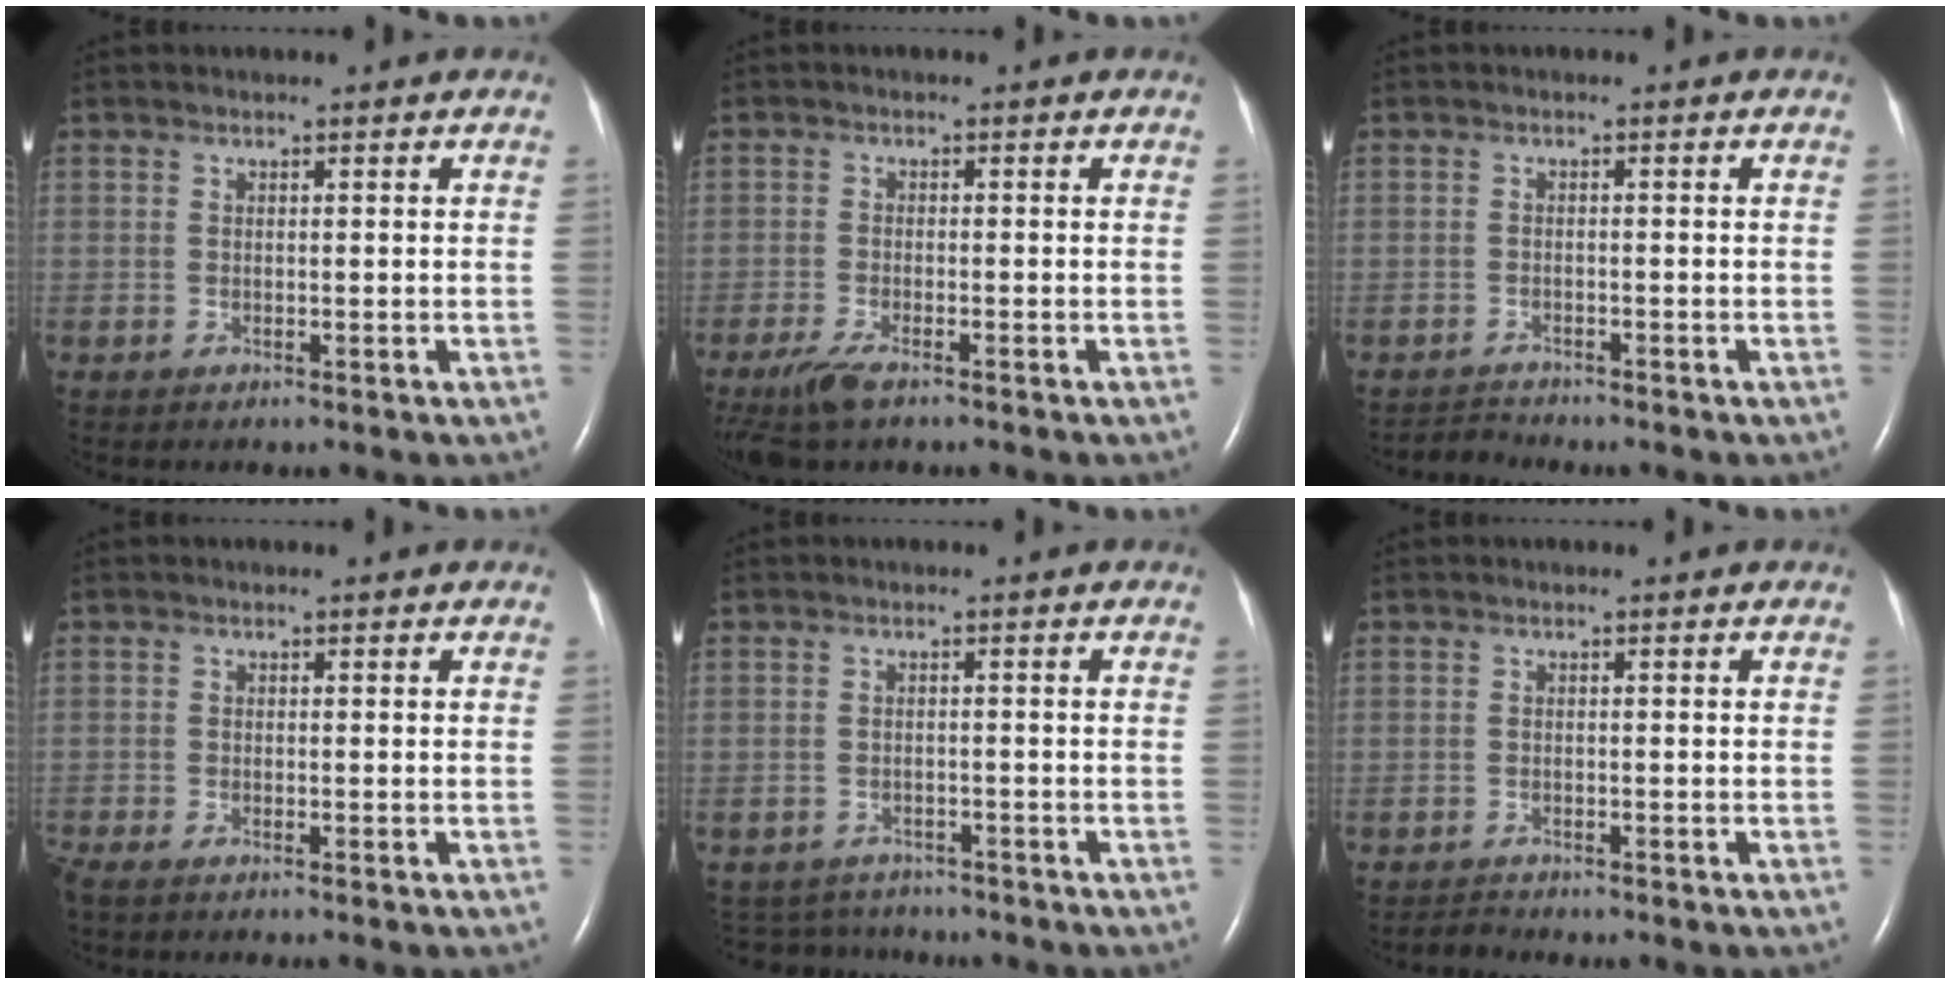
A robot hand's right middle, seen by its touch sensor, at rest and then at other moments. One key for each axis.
{"total": 5.4, "fx": -3.9, "fy": 1.2, "fz": 3.5, "tx": -0.079, "ty": -0.015, "tz": -0.069}
{"total": 1.8, "fx": -1.7, "fy": -0.1, "fz": -0.7, "tx": 0.011, "ty": -0.012, "tz": -0.029}
{"total": 2.6, "fx": -2.3, "fy": 0.2, "fz": 1.3, "tx": -0.027, "ty": -0.008, "tz": -0.042}
{"total": 5.4, "fx": -5.1, "fy": 1.6, "fz": -0.3, "tx": -0.002, "ty": 0.008, "tz": -0.072}
{"total": 1.2, "fx": -1.2, "fy": -0.1, "fz": -0.3, "tx": 0.001, "ty": -0.008, "tz": -0.020}